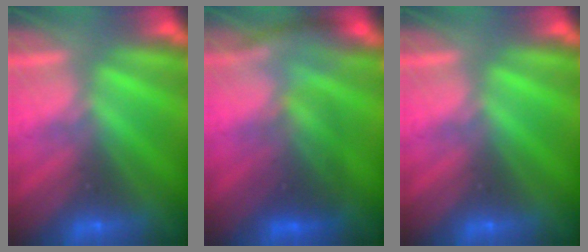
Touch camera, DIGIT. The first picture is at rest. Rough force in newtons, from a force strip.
{"total": 2.8}
{"total": 0.0}